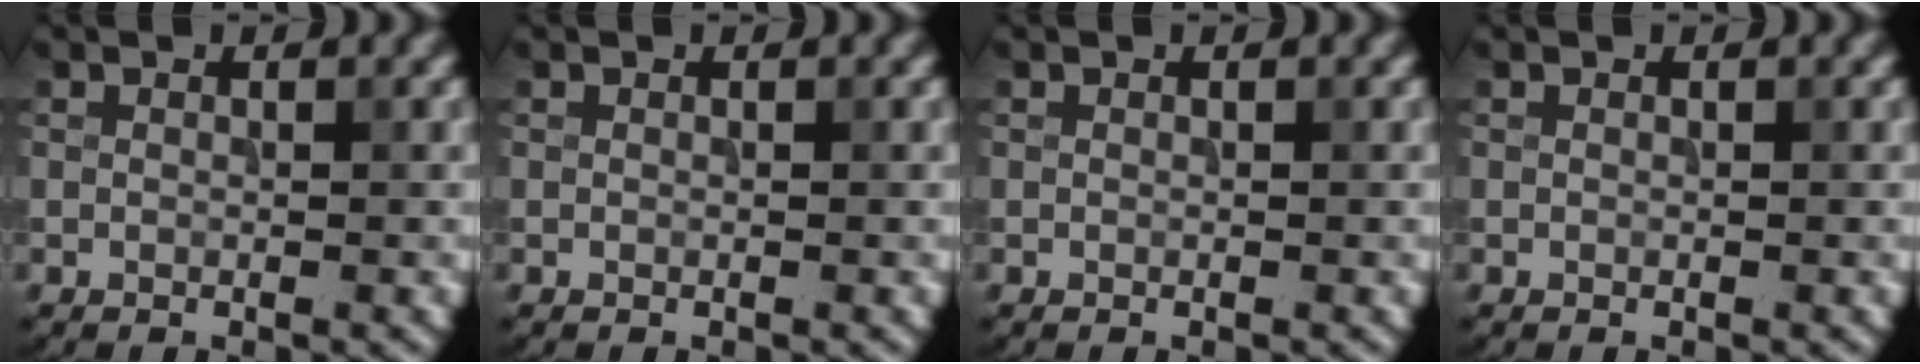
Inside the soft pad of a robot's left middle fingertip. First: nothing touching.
{"total": 0.0}
{"total": 0.0}
{"total": 0.0}